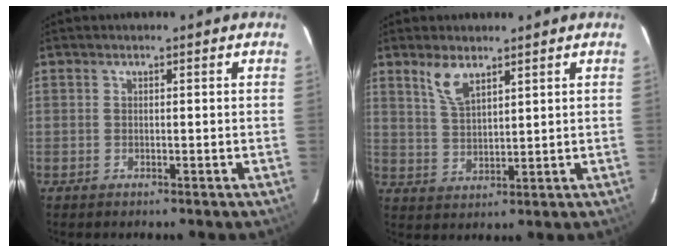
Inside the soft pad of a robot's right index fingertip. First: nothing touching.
{"total": 5.4, "force": [3.7, 2.0, 3.4], "torque": [-0.067, 0.001, 0.079]}